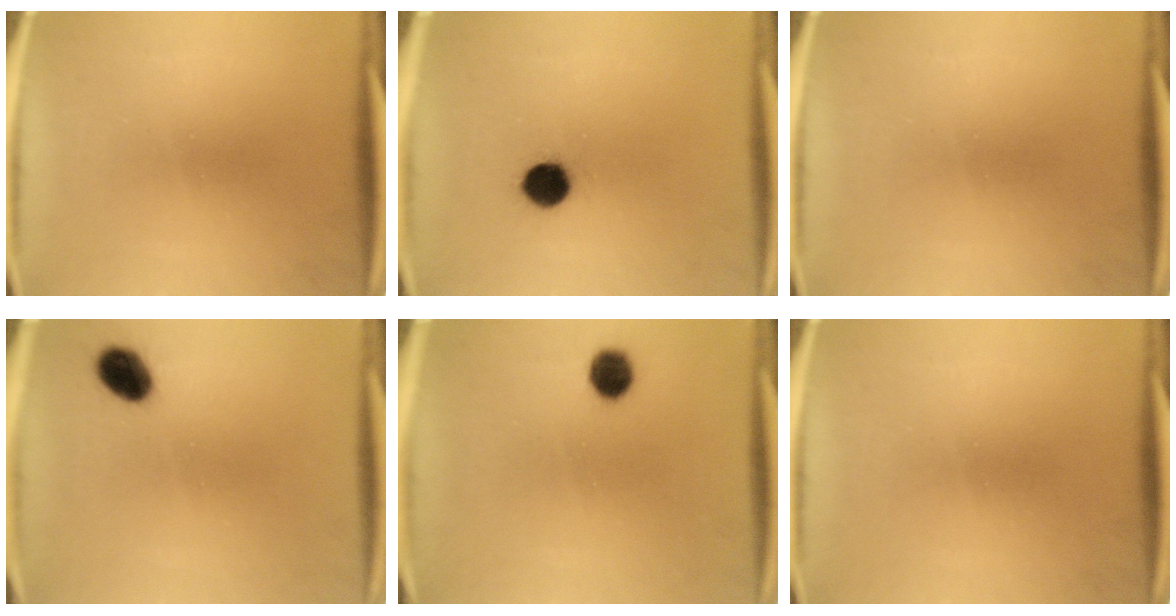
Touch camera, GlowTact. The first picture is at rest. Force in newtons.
{"total": 6.8}
{"total": 0.0}
{"total": 6.3}
{"total": 4.8}
{"total": 0.0}